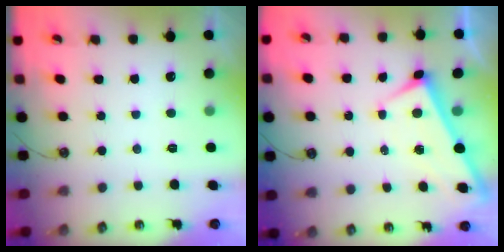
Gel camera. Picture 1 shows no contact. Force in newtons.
{"total": 1.9, "press": 1.9, "slide": 0.1}